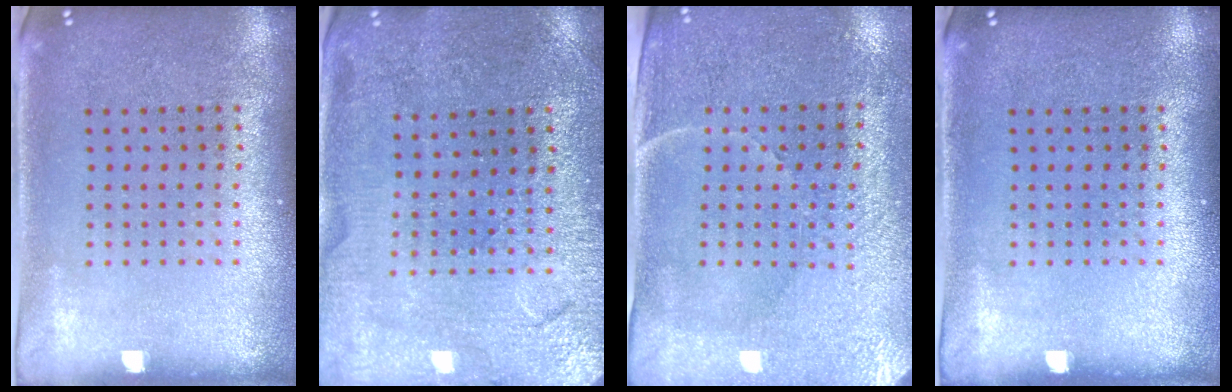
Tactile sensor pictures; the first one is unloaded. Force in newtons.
{"total": 1.3, "press": 1.3, "slide": 0.1}
{"total": 3.3, "press": 3.1, "slide": 1.1}
{"total": 0.0}